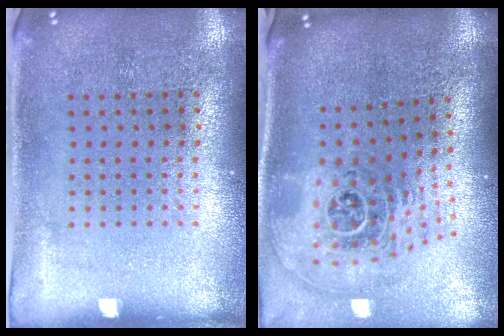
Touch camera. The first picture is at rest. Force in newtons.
{"total": 2.4, "press": 1.7, "slide": 1.7}